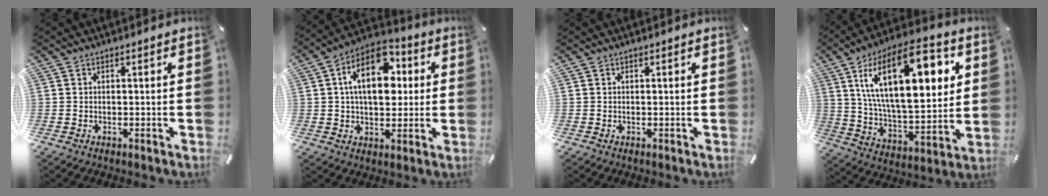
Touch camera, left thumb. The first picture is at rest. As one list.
[{"total": 15.1, "force": [3.3, 9.7, 11.1], "torque": [-0.189, 0.002, 0.056]}, {"total": 0.0}, {"total": 25.5, "force": [10.4, 12.3, 19.8], "torque": [-0.354, -0.033, 0.159]}]